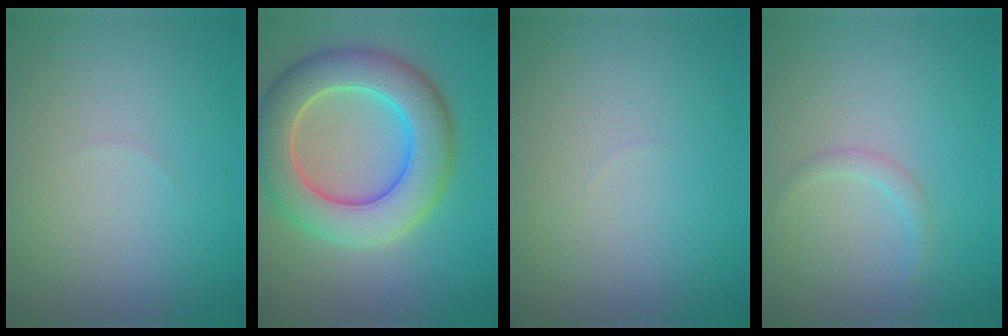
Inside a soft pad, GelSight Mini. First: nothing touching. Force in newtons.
{"total": 9.1, "press": 9.1, "slide": 0.6}
{"total": 0.0}
{"total": 1.1, "press": 1.1, "slide": 0.1}